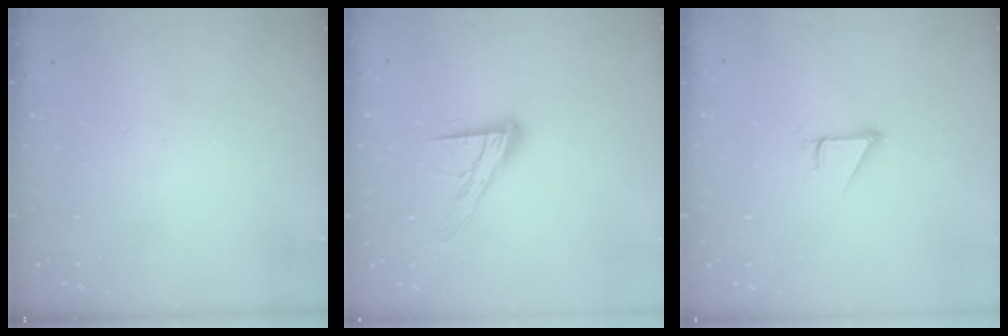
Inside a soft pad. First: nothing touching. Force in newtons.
{"total": 13.4, "press": 13.3, "slide": 1.1}
{"total": 2.9, "press": 2.9, "slide": 0.1}